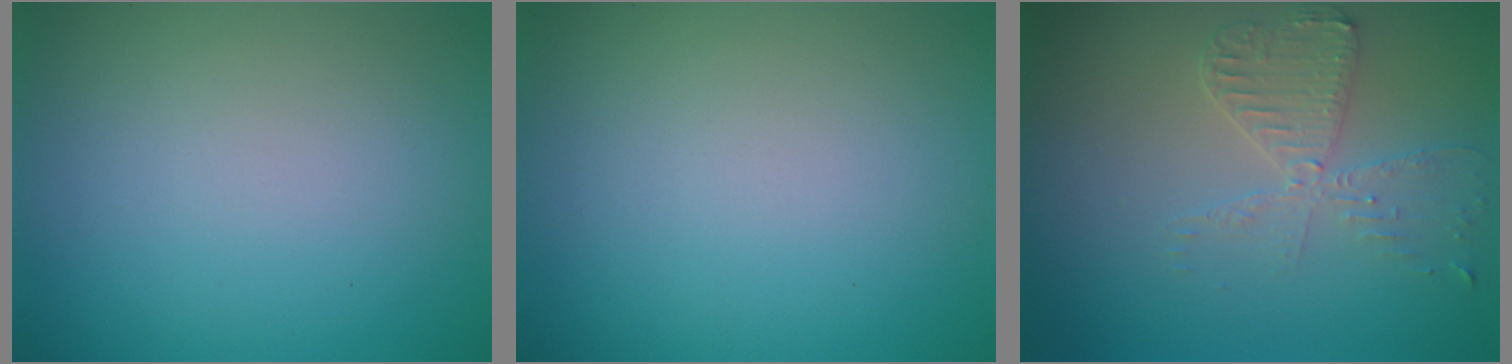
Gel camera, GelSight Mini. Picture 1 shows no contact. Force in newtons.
{"total": 0.0}
{"total": 3.5, "press": 3.0, "slide": 1.8}